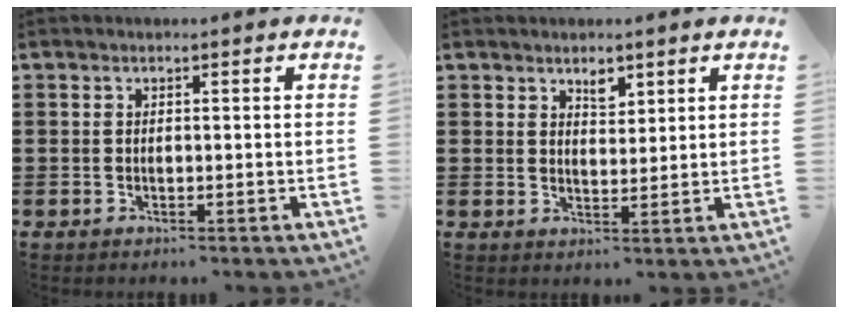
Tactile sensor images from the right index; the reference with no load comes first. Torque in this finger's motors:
{"motor_torque": [0.02, 0.00, 0.02, 0.01]}